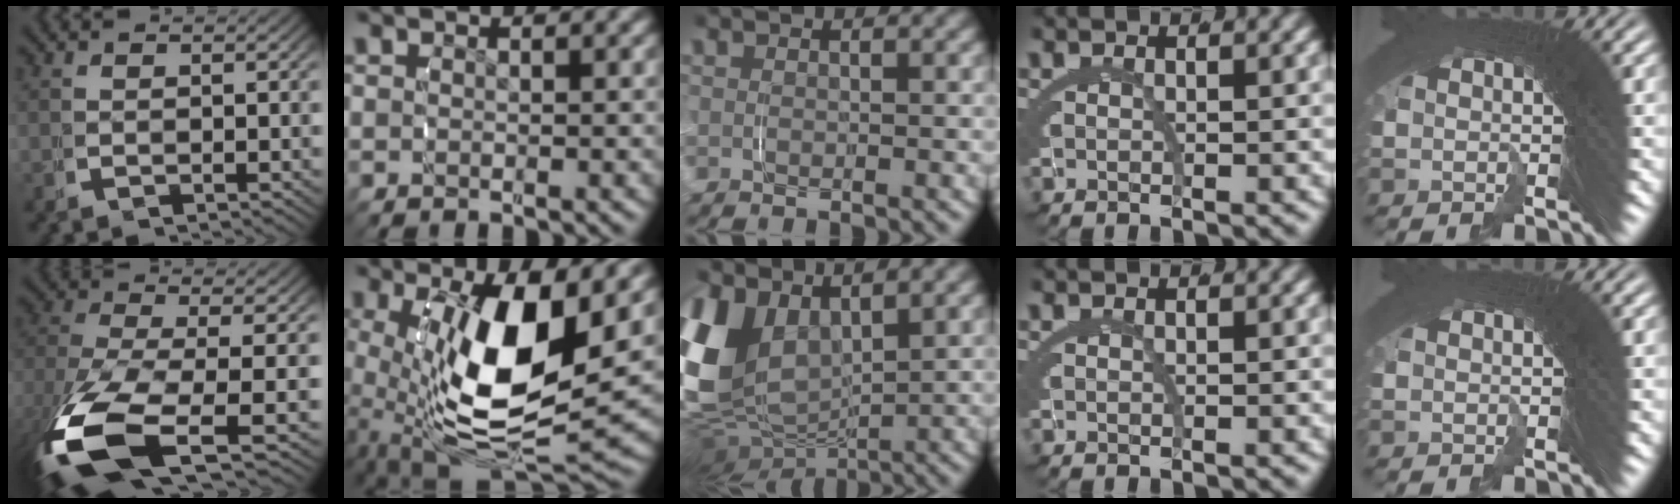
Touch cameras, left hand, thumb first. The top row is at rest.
{"thumb": {"total": 12.7, "force": [-4.2, 6.6, 10.0], "torque": [-0.239, -0.050, -0.036]}, "index": {"total": 13.4, "force": [-0.4, 6.7, 11.6], "torque": [-0.223, -0.032, 0.013]}, "middle": {"total": 14.0, "force": [0.4, 10.5, 9.3], "torque": [-0.225, -0.029, 0.016]}}